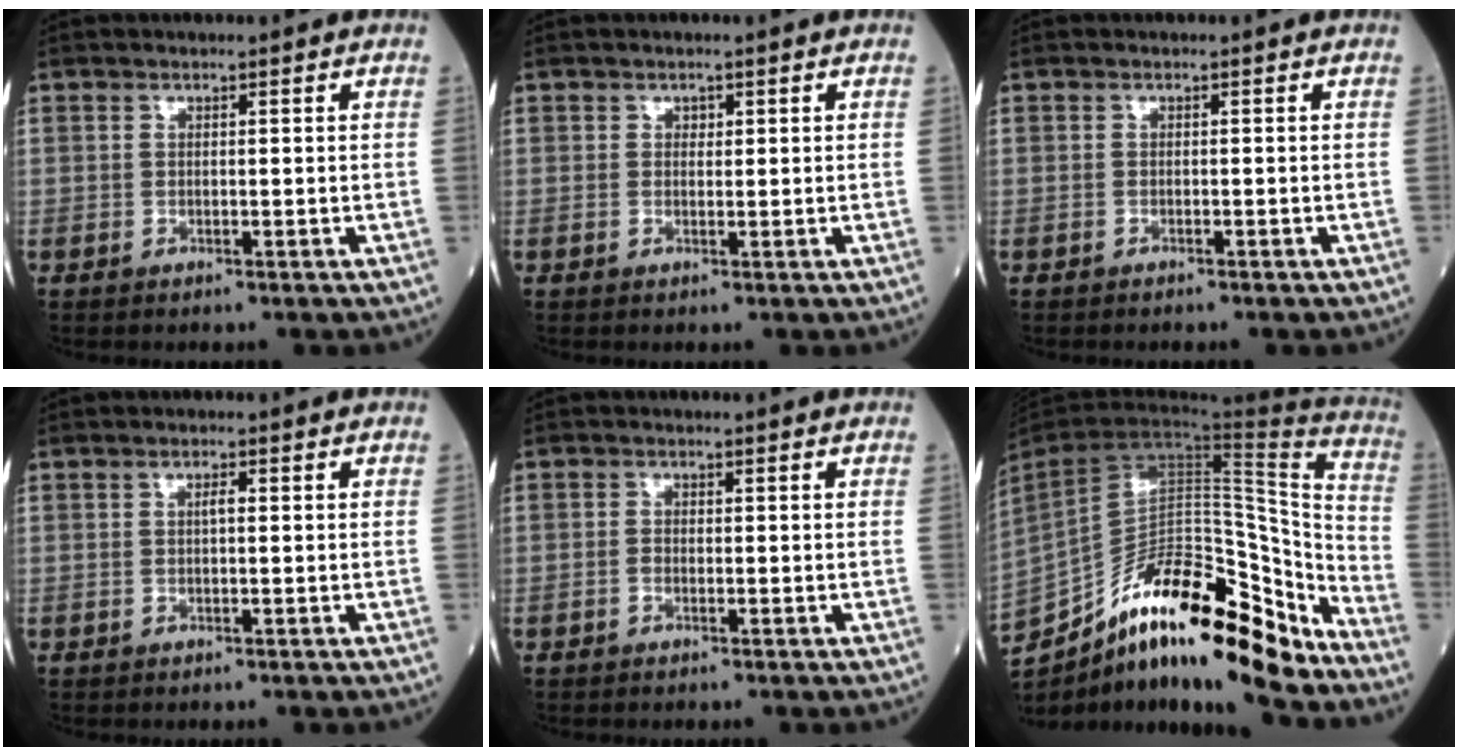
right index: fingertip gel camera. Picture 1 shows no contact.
{"total": 0.7, "force": [0.3, 0.5, 0.3], "torque": [0.000, 0.000, 0.005]}
{"total": 0.6, "force": [-0.5, 0.1, 0.3], "torque": [-0.009, -0.002, -0.008]}
{"total": 1.0, "force": [0.1, 0.2, 1.0], "torque": [-0.018, 0.002, 0.002]}
{"total": 0.8, "force": [-0.4, 0.5, 0.5], "torque": [-0.008, 0.002, -0.006]}
{"total": 25.9, "force": [-18.1, 7.8, 16.8], "torque": [-0.309, 0.008, -0.297]}